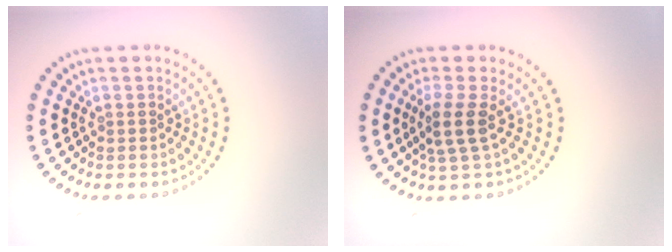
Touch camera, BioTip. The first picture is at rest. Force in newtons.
{"total": 2.6, "press": 2.1, "slide": 1.4}